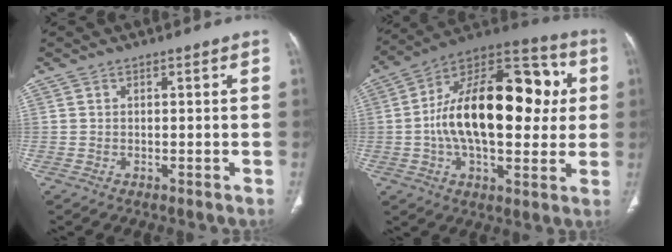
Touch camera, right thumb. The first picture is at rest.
{"total": 27.2, "force": [2.2, 14.2, 23.1], "torque": [-0.344, 0.028, 0.025]}